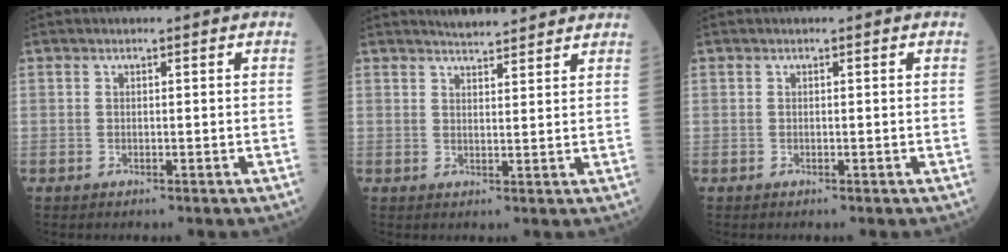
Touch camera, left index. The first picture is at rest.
{"total": 5.6, "force": [5.3, 0.6, 1.5], "torque": [-0.028, 0.016, 0.073]}
{"total": 0.0}